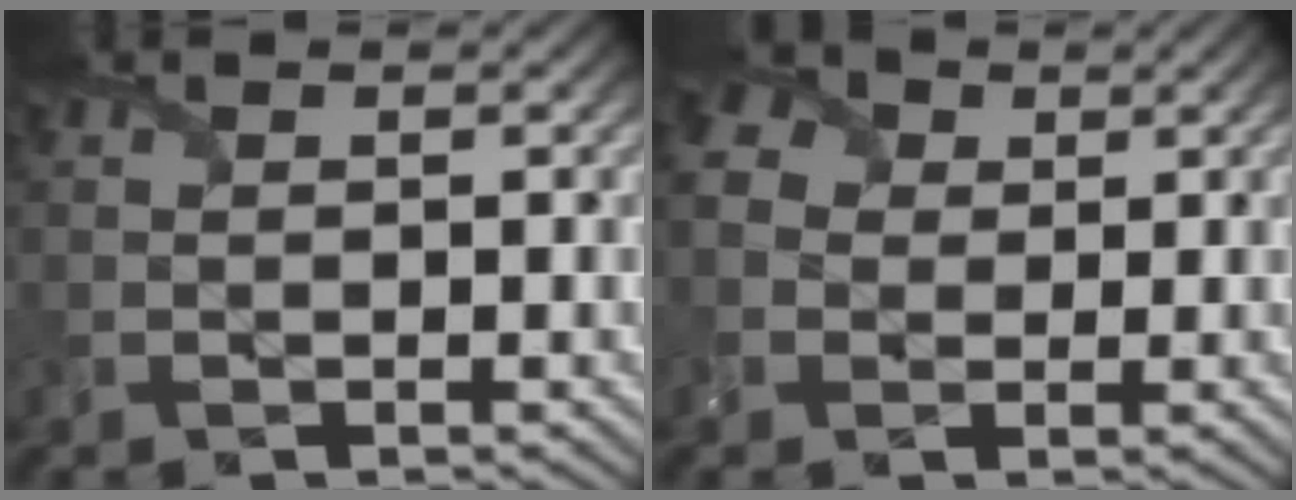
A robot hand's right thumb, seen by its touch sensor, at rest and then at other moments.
{"total": 4.5, "force": [0.7, 4.0, 2.0], "torque": [-0.061, 0.007, 0.002]}